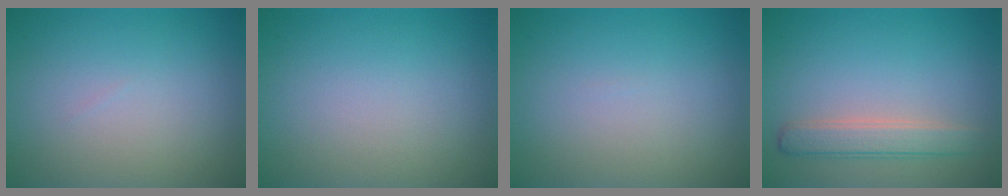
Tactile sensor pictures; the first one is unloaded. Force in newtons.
{"total": 0.0}
{"total": 0.0}
{"total": 2.8, "press": 2.8, "slide": 0.1}